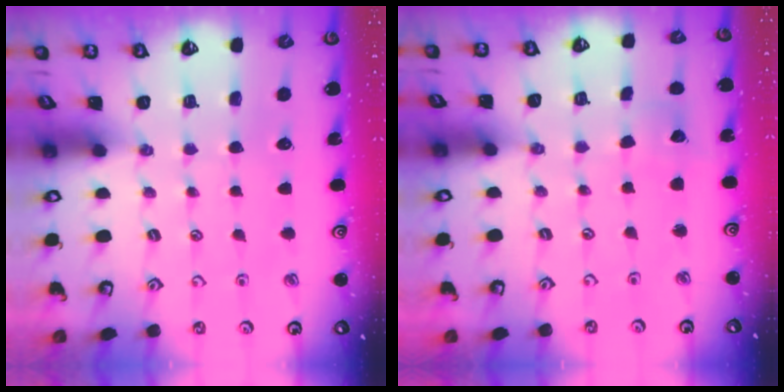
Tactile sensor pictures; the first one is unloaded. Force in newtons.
{"total": 4.5, "press": 4.5, "slide": 0.4}